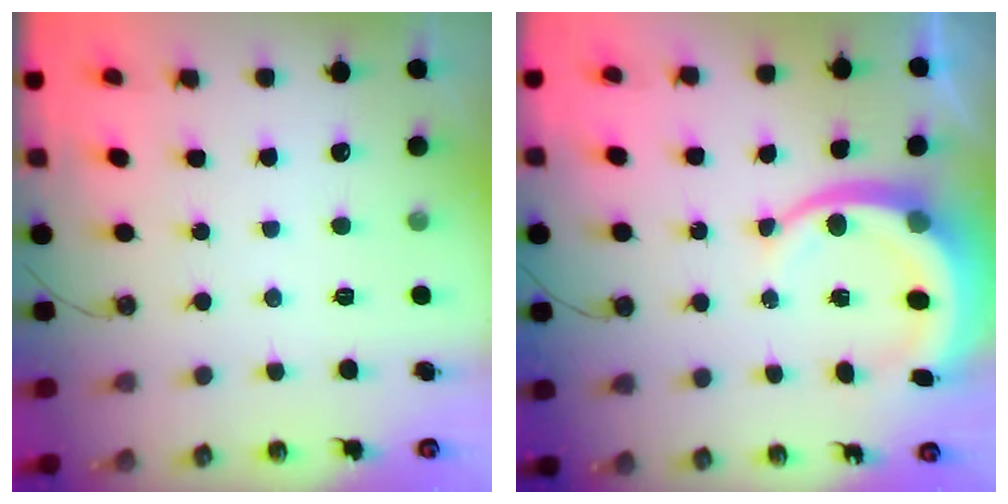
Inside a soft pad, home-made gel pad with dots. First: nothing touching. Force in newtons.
{"total": 11.0, "press": 10.8, "slide": 1.8}